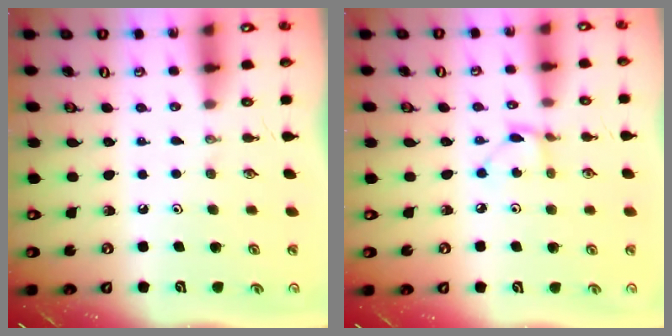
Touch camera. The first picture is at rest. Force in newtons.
{"total": 2.2, "press": 2.2, "slide": 0.1}